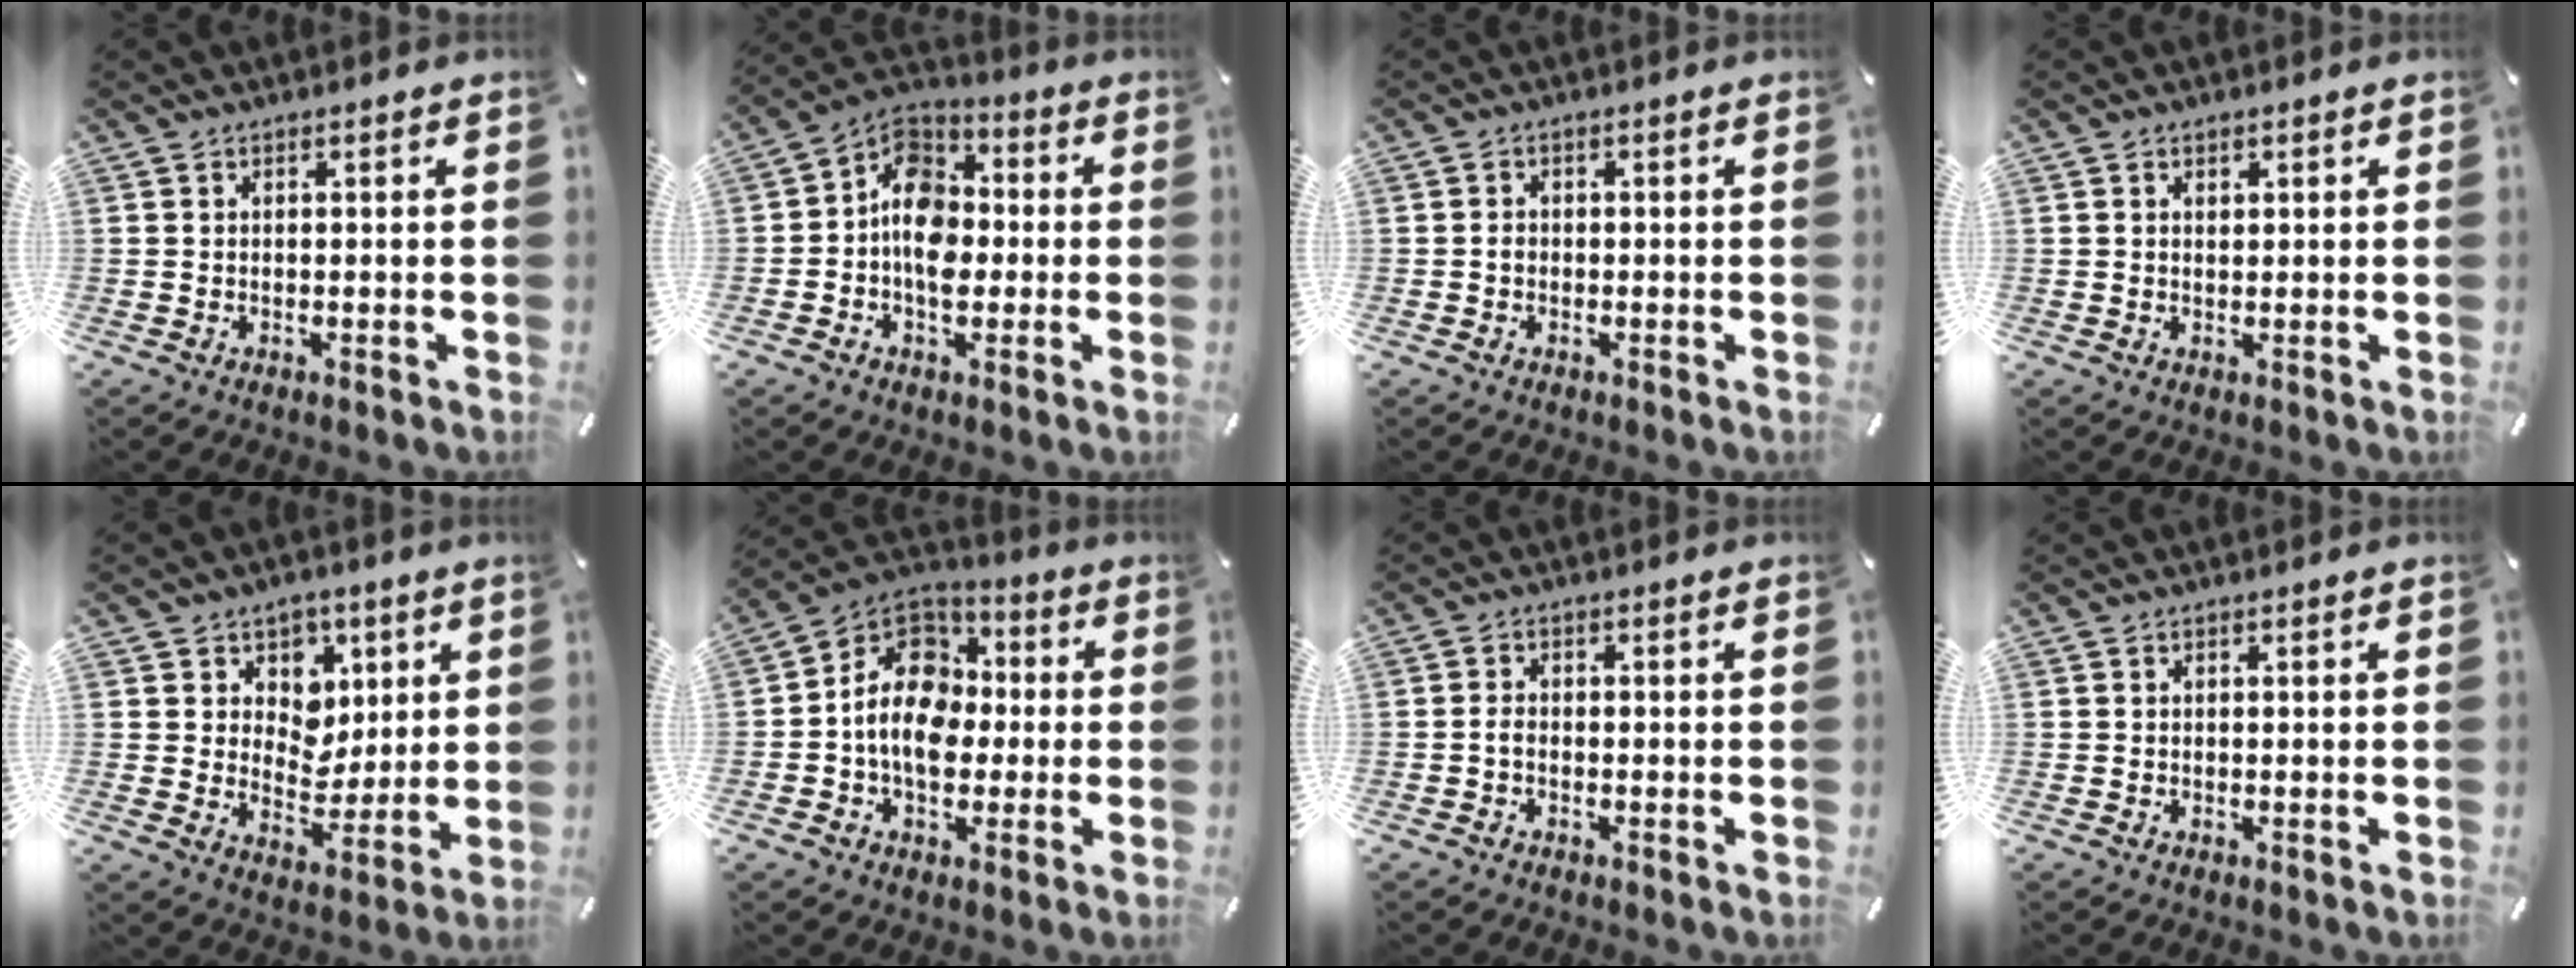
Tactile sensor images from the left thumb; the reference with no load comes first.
{"total": 11.1, "force": [-2.4, 8.3, 6.9], "torque": [-0.133, 0.015, -0.046]}
{"total": 1.3, "force": [-0.3, 1.1, 0.7], "torque": [-0.014, 0.005, -0.008]}
{"total": 1.0, "force": [0.4, 0.7, 0.5], "torque": [-0.003, 0.001, 0.005]}
{"total": 8.2, "force": [2.7, 7.6, 1.2], "torque": [-0.020, -0.028, 0.051]}
{"total": 13.8, "force": [-1.9, 11.0, 8.0], "torque": [-0.169, 0.018, -0.038]}
{"total": 1.6, "force": [-0.7, 0.9, 1.1], "torque": [-0.021, 0.003, -0.013]}
{"total": 0.0}